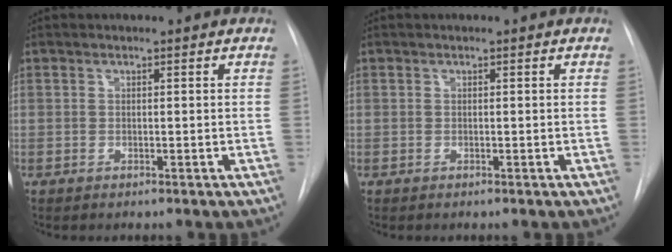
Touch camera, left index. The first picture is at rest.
{"total": 0.0}